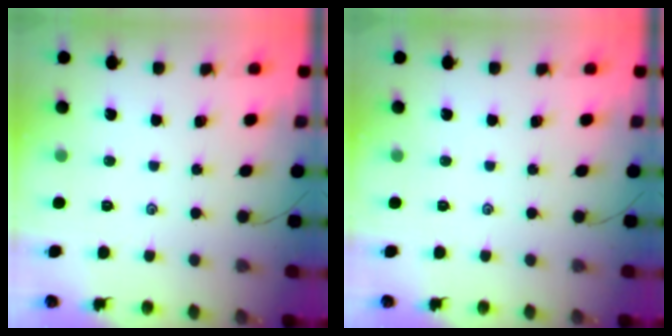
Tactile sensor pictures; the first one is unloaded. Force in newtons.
{"total": 0.0}